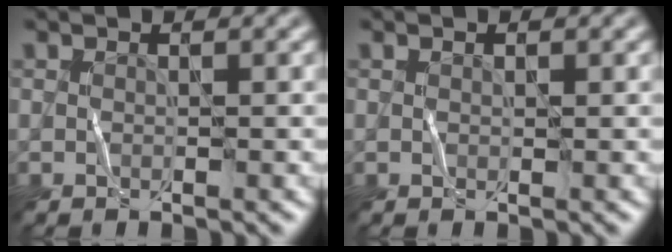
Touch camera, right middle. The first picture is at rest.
{"total": 0.0}